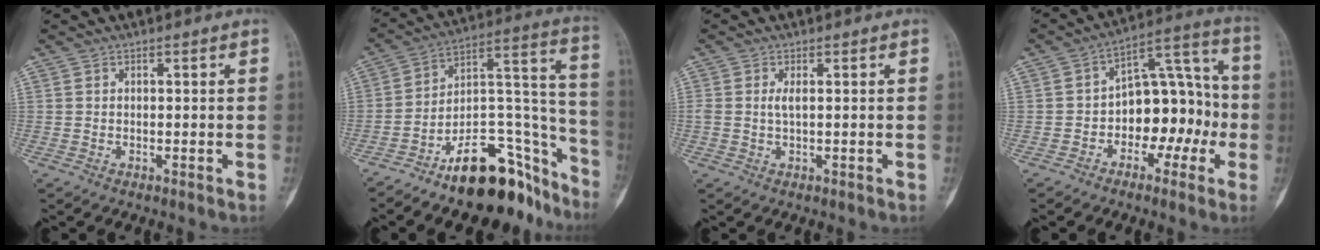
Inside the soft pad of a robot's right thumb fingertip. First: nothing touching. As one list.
[{"total": 21.5, "force": [-15.4, 9.0, 12.1], "torque": [-0.114, 0.141, -0.246]}, {"total": 1.4, "force": [0.1, 0.3, 1.4], "torque": [-0.041, 0.001, 0.005]}, {"total": 13.3, "force": [-3.3, 8.6, 9.6], "torque": [-0.094, 0.060, -0.056]}]